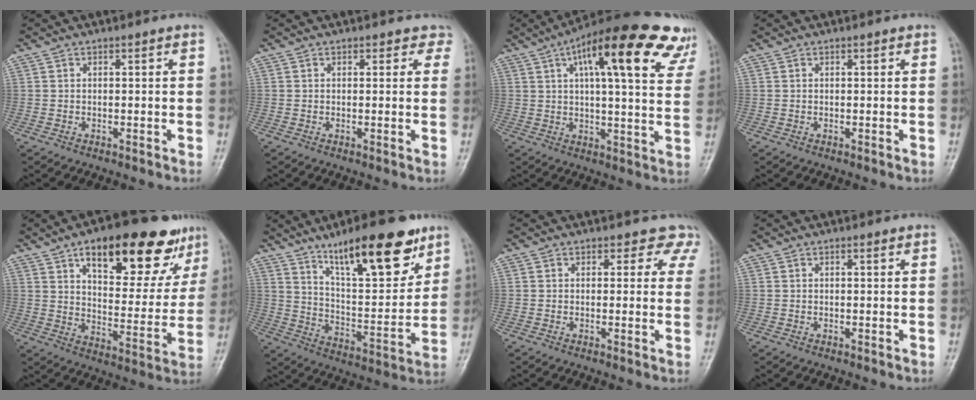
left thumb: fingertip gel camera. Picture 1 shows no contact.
{"total": 2.5, "force": [1.9, 1.6, 0.3], "torque": [0.029, -0.007, 0.006]}
{"total": 24.5, "force": [12.7, 6.9, 19.8], "torque": [-0.264, -0.003, 0.164]}
{"total": 0.0}
{"total": 23.1, "force": [13.5, 9.7, 16.1], "torque": [-0.174, -0.032, 0.199]}
{"total": 19.8, "force": [12.7, 6.1, 13.9], "torque": [-0.176, -0.066, 0.212]}
{"total": 4.7, "force": [3.7, 2.8, 0.1], "torque": [0.041, -0.015, 0.016]}
{"total": 0.5, "force": [0.3, 0.2, 0.4], "torque": [-0.007, -0.002, 0.004]}